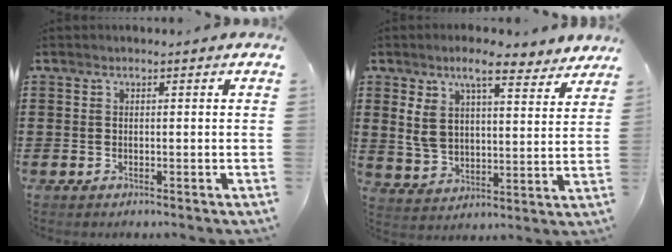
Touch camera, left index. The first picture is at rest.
{"total": 9.5, "force": [7.0, 2.8, 5.7], "torque": [-0.122, -0.018, 0.125]}